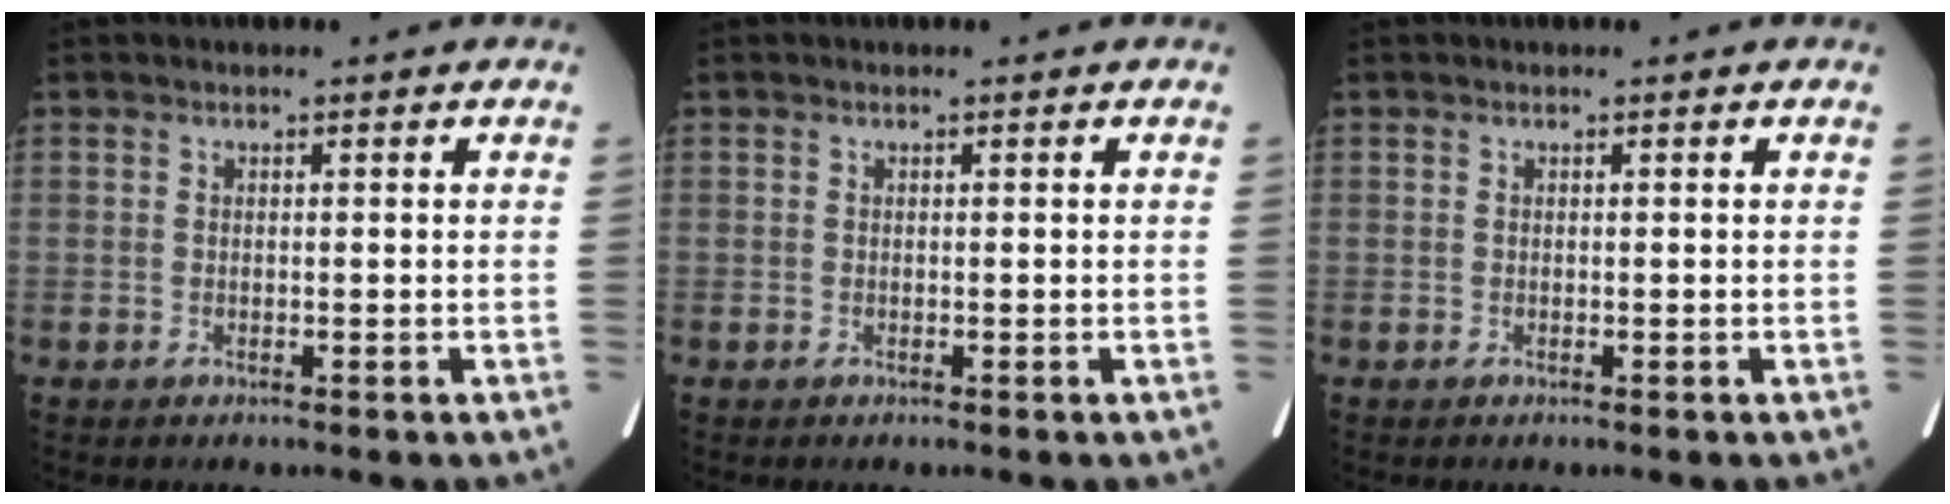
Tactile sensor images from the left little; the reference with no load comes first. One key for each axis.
{"total": 0.0}
{"total": 0.0}